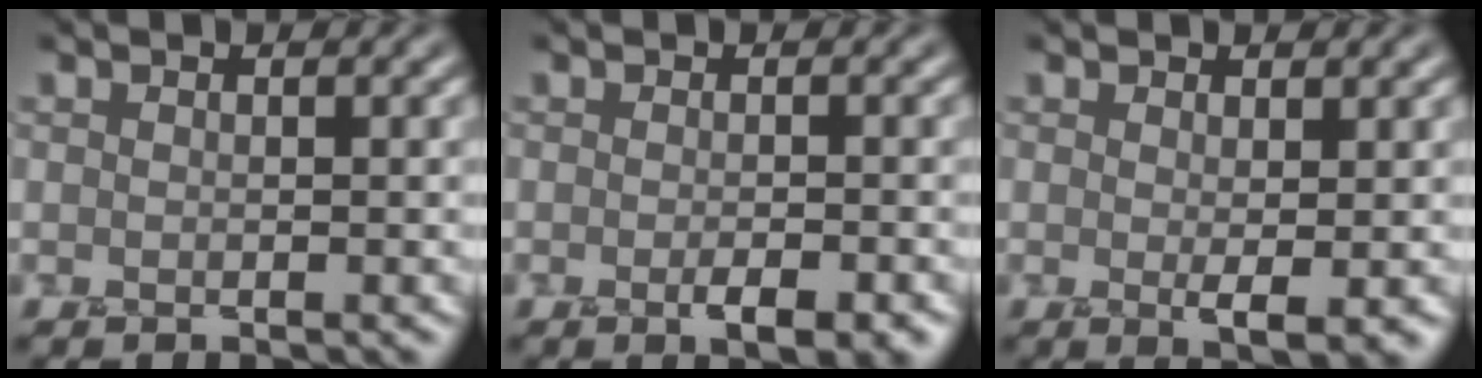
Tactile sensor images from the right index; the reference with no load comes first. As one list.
[{"total": 2.6, "force": [-1.2, 0.6, 2.2], "torque": [-0.033, -0.005, -0.017]}, {"total": 1.9, "force": [0.2, 0.3, 1.9], "torque": [-0.030, -0.010, 0.007]}]